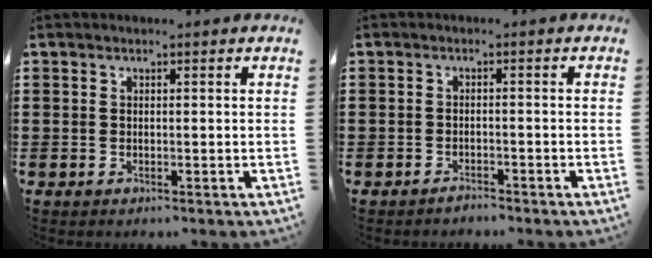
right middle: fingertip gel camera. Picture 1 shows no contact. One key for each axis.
{"total": 1.3, "fx": -1.3, "fy": 0.2, "fz": 0.1, "tx": -0.005, "ty": 0.002, "tz": -0.027}